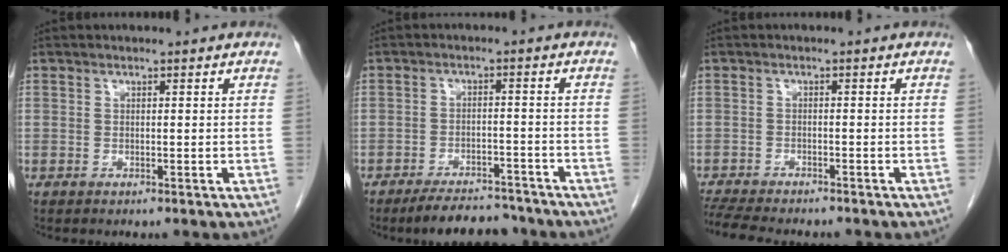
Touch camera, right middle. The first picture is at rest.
{"total": 7.9, "force": [-7.1, 2.4, 2.5], "torque": [-0.031, 0.000, -0.106]}
{"total": 9.6, "force": [-8.4, 1.8, 4.1], "torque": [-0.074, -0.010, -0.128]}